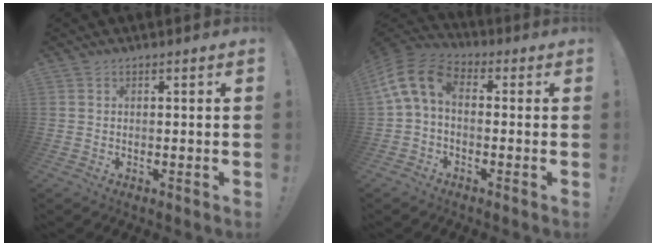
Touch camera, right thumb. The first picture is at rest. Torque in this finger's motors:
{"motor_torque": [-0.17, 1.30, 1.51, 0.28, 0.60]}